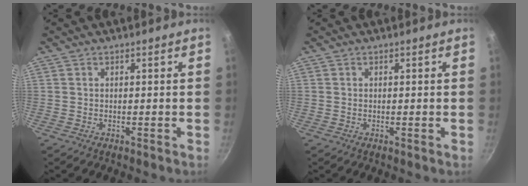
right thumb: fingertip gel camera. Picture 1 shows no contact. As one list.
[{"total": 0.0}]